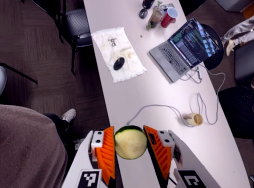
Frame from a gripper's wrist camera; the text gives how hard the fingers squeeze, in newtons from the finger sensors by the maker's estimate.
{"total": 9.3, "left": 9.2, "right": 9.4}